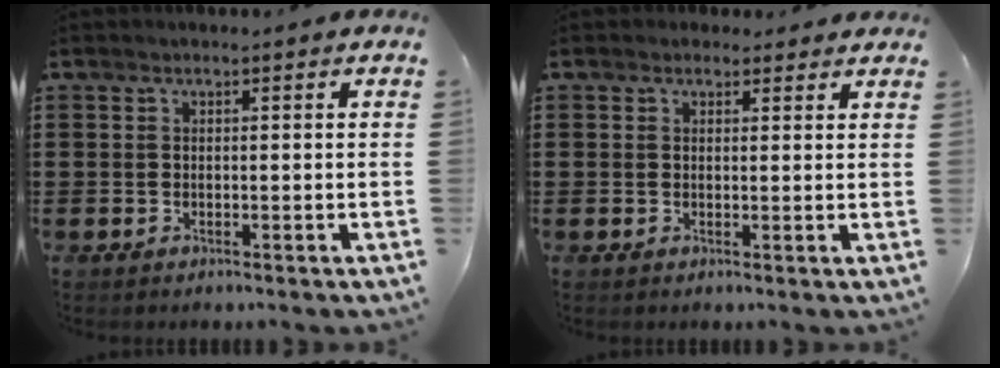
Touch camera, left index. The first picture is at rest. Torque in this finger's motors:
{"motor_torque": [2.14, 0.00, 0.27, 0.00]}